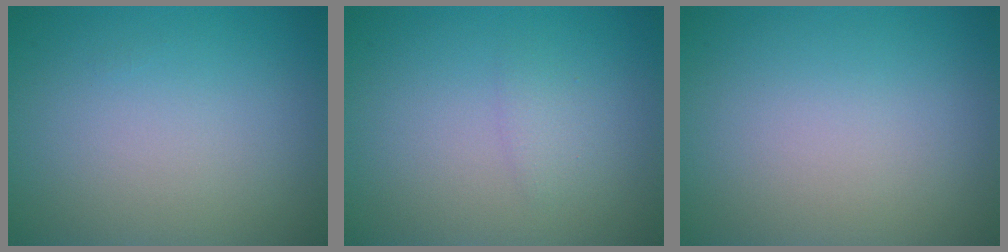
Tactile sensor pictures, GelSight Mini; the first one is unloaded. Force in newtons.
{"total": 1.0, "press": 1.0, "slide": 0.1}
{"total": 0.0}